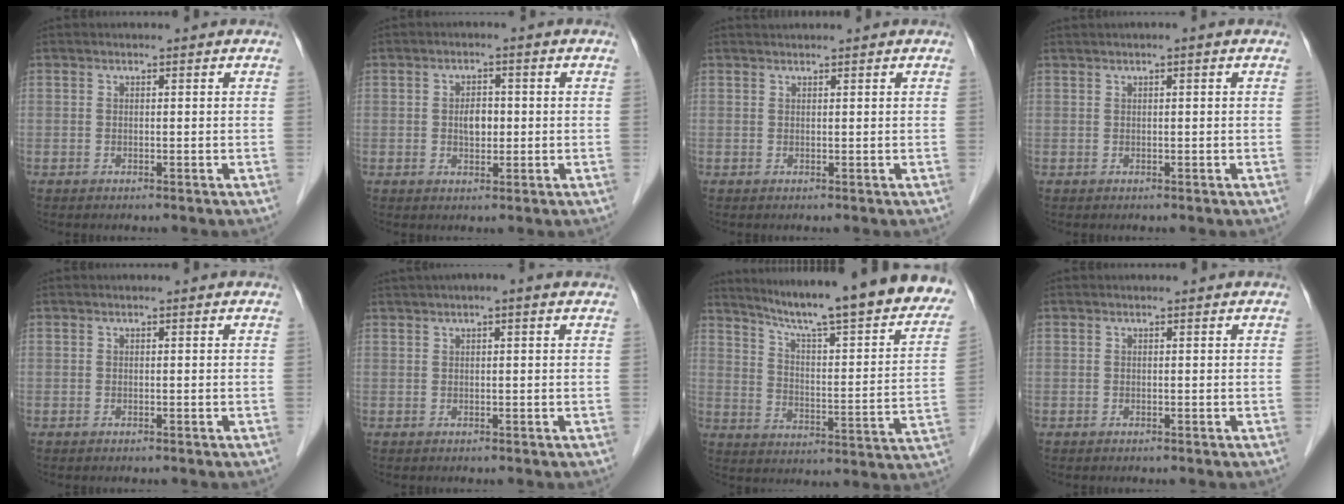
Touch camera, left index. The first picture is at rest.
{"total": 2.9, "force": [-0.1, 1.8, 2.3], "torque": [-0.040, 0.005, 0.001]}
{"total": 1.0, "force": [1.0, -0.2, 0.1], "torque": [-0.003, 0.015, 0.024]}
{"total": 1.0, "force": [0.5, -0.1, 0.9], "torque": [-0.020, 0.007, 0.008]}
{"total": 0.0}
{"total": 3.9, "force": [2.5, 0.4, 3.0], "torque": [-0.052, 0.026, 0.036]}
{"total": 27.4, "force": [24.1, 2.6, 12.9], "torque": [-0.190, -0.068, 0.308]}
{"total": 0.0}